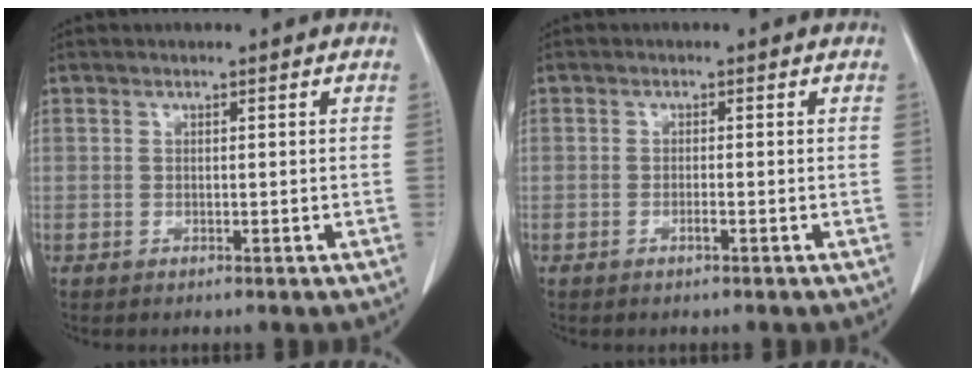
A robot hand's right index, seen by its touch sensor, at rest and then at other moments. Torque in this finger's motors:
{"motor_torque": [-0.05, 0.01, -0.01, 0.00]}